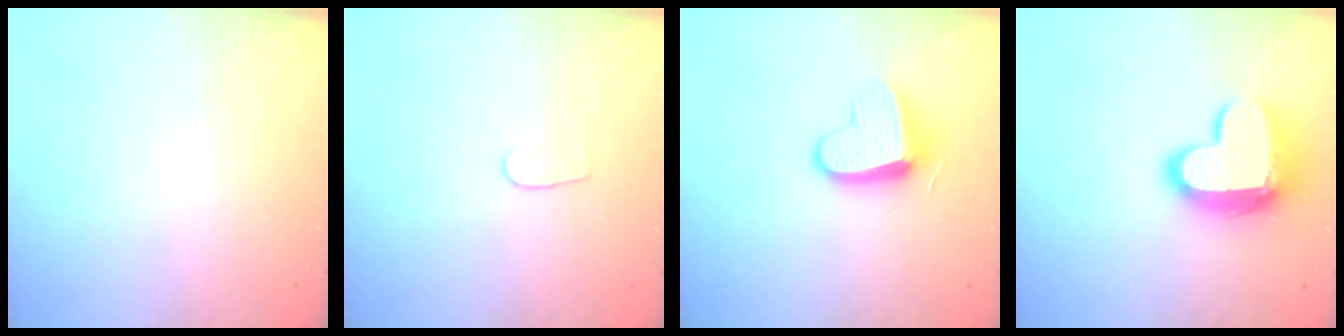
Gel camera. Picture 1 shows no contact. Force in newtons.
{"total": 4.3, "press": 4.3, "slide": 0.5}
{"total": 11.6, "press": 11.6, "slide": 0.5}
{"total": 15.4, "press": 15.4, "slide": 1.1}